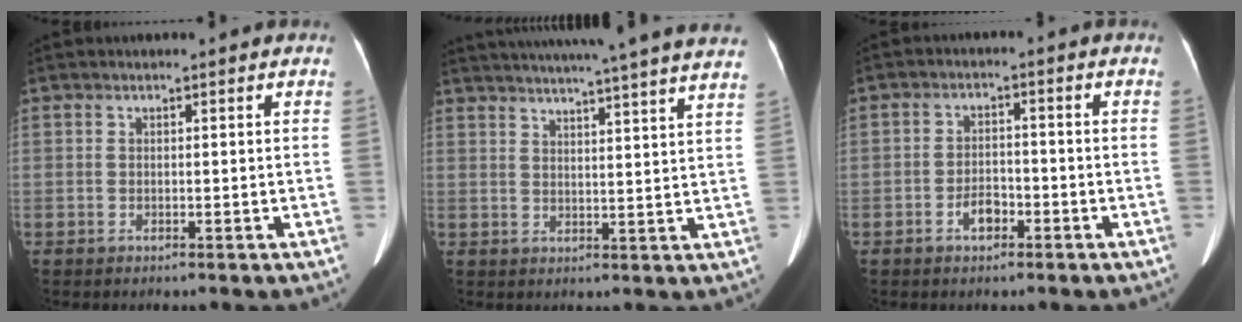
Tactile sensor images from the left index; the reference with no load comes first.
{"total": 26.6, "force": [23.9, -0.7, 11.6], "torque": [-0.188, -0.024, 0.302]}
{"total": 3.3, "force": [-1.9, 1.7, 2.0], "torque": [-0.038, 0.007, -0.032]}